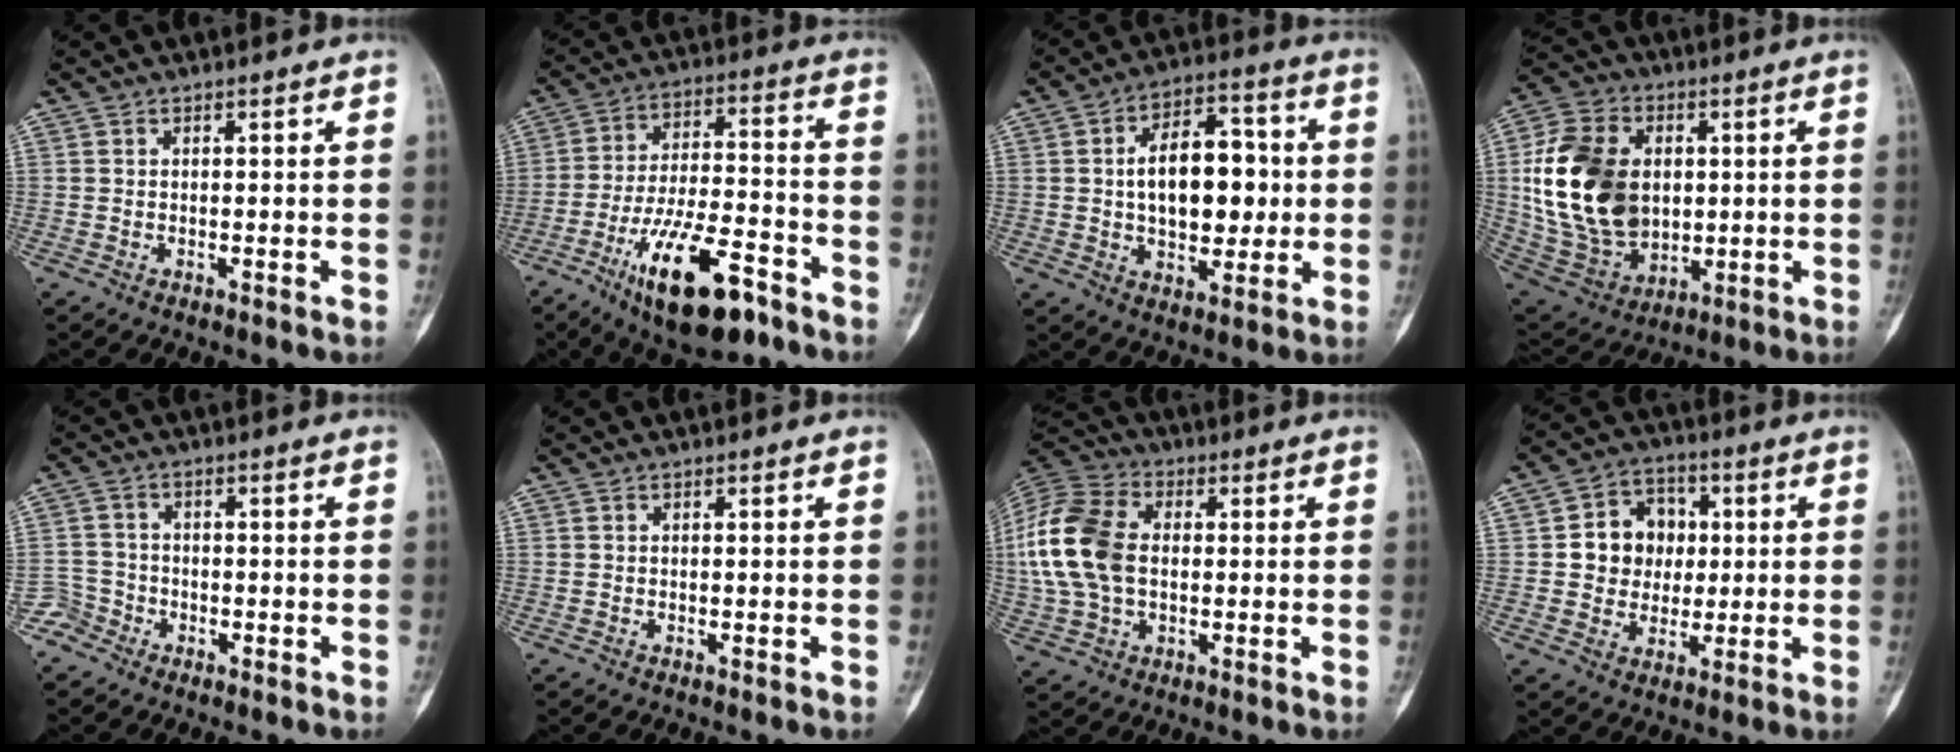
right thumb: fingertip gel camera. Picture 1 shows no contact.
{"total": 17.7, "force": [-10.1, 6.5, 13.1], "torque": [-0.214, 0.062, -0.164]}
{"total": 15.2, "force": [0.7, 9.0, 12.2], "torque": [-0.152, 0.022, 0.012]}
{"total": 22.1, "force": [2.0, 15.8, 15.3], "torque": [-0.281, -0.003, 0.053]}
{"total": 3.7, "force": [-2.5, 2.7, -0.3], "torque": [0.023, 0.014, -0.058]}
{"total": 0.0}
{"total": 17.2, "force": [0.7, 11.5, 12.8], "torque": [-0.272, 0.017, 0.011]}
{"total": 10.2, "force": [1.1, 8.9, 4.9], "torque": [-0.028, 0.010, 0.015]}